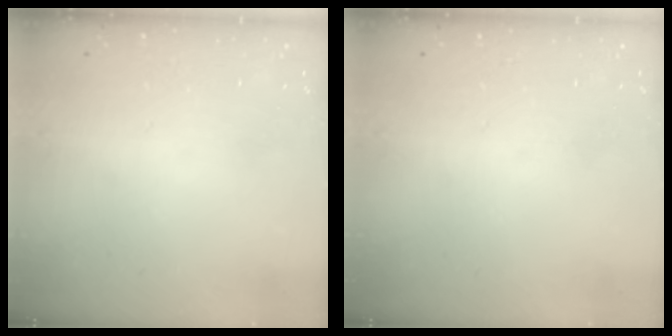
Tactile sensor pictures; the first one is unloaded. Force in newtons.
{"total": 0.0}